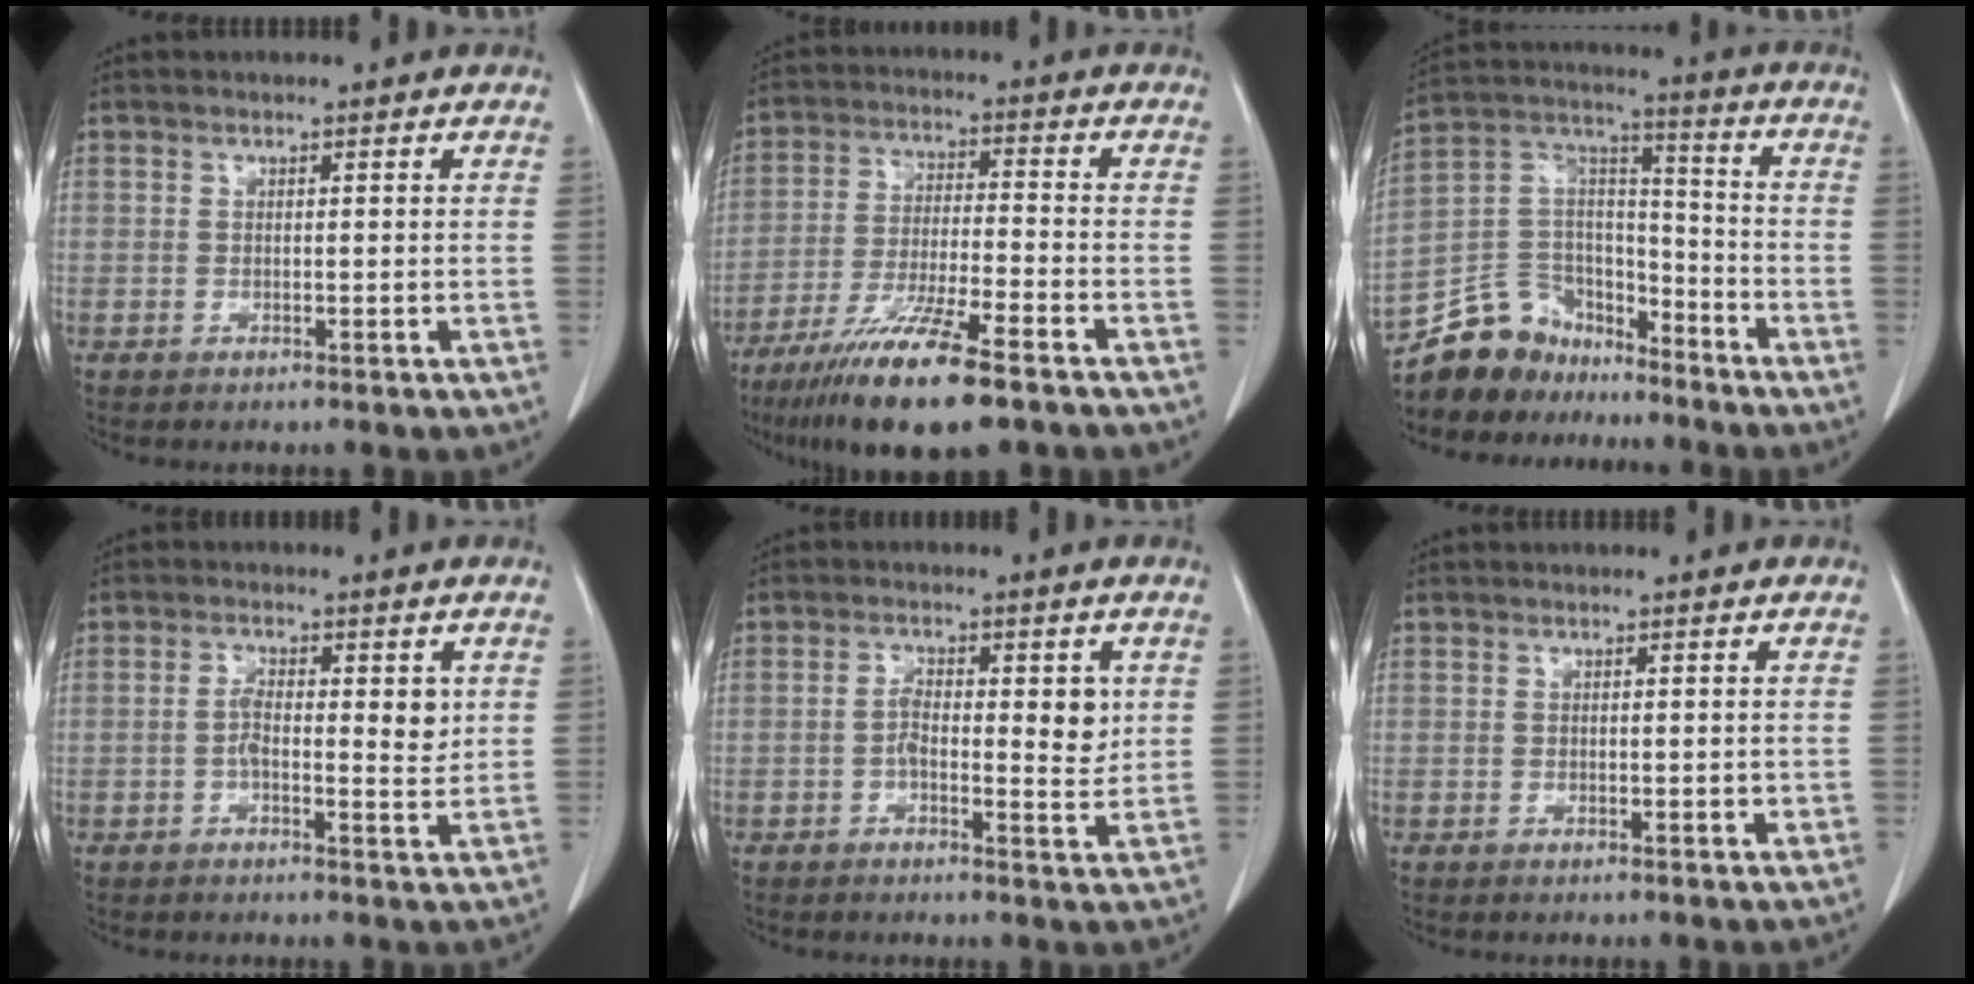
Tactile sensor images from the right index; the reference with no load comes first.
{"total": 13.7, "force": [-9.2, 1.1, 10.1], "torque": [-0.192, -0.038, -0.163]}
{"total": 13.0, "force": [-10.8, 6.9, 1.8], "torque": [-0.044, 0.070, -0.197]}
{"total": 5.6, "force": [0.5, 2.0, 5.2], "torque": [-0.084, 0.003, 0.004]}
{"total": 6.4, "force": [0.4, 2.5, 5.9], "torque": [-0.088, 0.005, 0.005]}
{"total": 1.3, "force": [-0.1, 0.5, 1.2], "torque": [-0.018, -0.002, 0.003]}